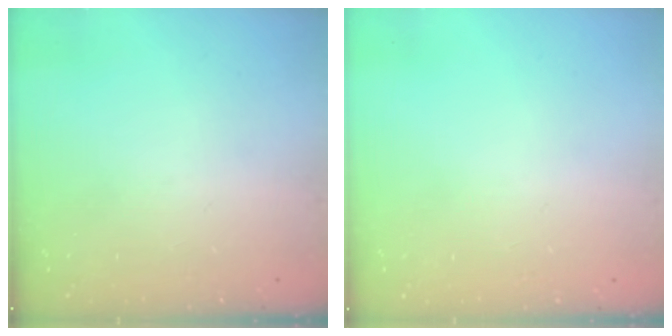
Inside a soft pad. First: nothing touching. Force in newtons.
{"total": 2.6, "press": 2.6, "slide": 0.2}